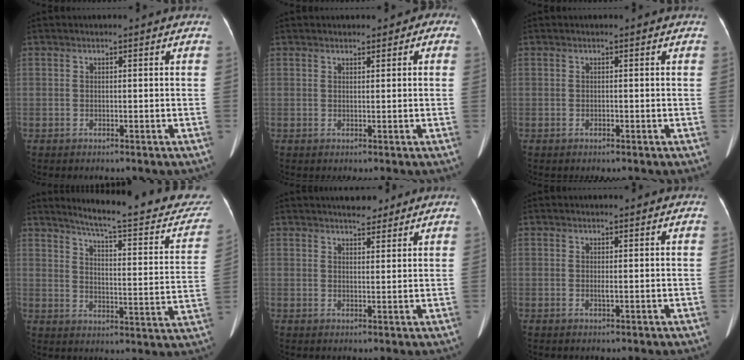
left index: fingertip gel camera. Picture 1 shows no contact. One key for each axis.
{"total": 1.9, "fx": 1.0, "fy": 1.2, "fz": 1.0, "tx": -0.006, "ty": 0.010, "tz": 0.012}
{"total": 0.0}
{"total": 22.9, "fx": 20.7, "fy": 2.2, "fz": 9.6, "tx": -0.125, "ty": -0.064, "tz": 0.252}
{"total": 4.6, "fx": 4.1, "fy": 1.3, "fz": 1.7, "tx": -0.024, "ty": 0.010, "tz": 0.061}
{"total": 0.6, "fx": 0.3, "fy": 0.1, "fz": 0.6, "tx": -0.016, "ty": 0.002, "tz": 0.004}